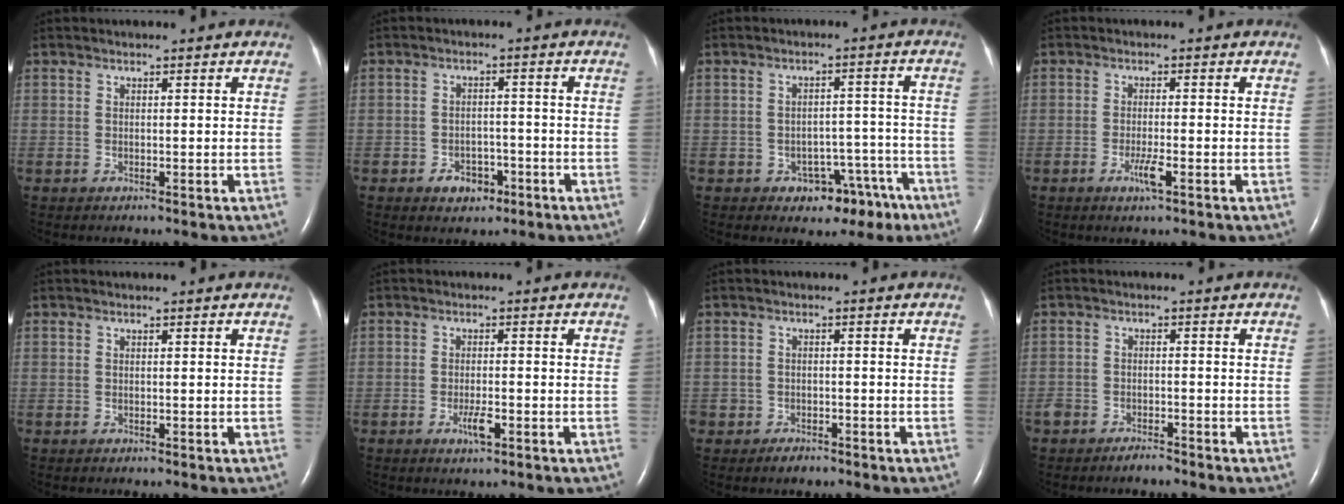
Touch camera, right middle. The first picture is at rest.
{"total": 3.9, "force": [-2.2, 2.7, 1.8], "torque": [-0.025, 0.006, -0.026]}
{"total": 7.0, "force": [-4.4, 4.5, 3.1], "torque": [-0.023, 0.031, -0.053]}
{"total": 2.7, "force": [-1.3, 0.1, 2.4], "torque": [-0.048, -0.004, -0.024]}
{"total": 0.0}
{"total": 2.7, "force": [-1.3, 0.5, 2.3], "torque": [-0.045, -0.002, -0.021]}
{"total": 2.4, "force": [-1.8, 1.5, 0.6], "torque": [-0.012, 0.003, -0.024]}
{"total": 2.6, "force": [-2.3, 1.0, 0.8], "torque": [-0.016, 0.000, -0.038]}